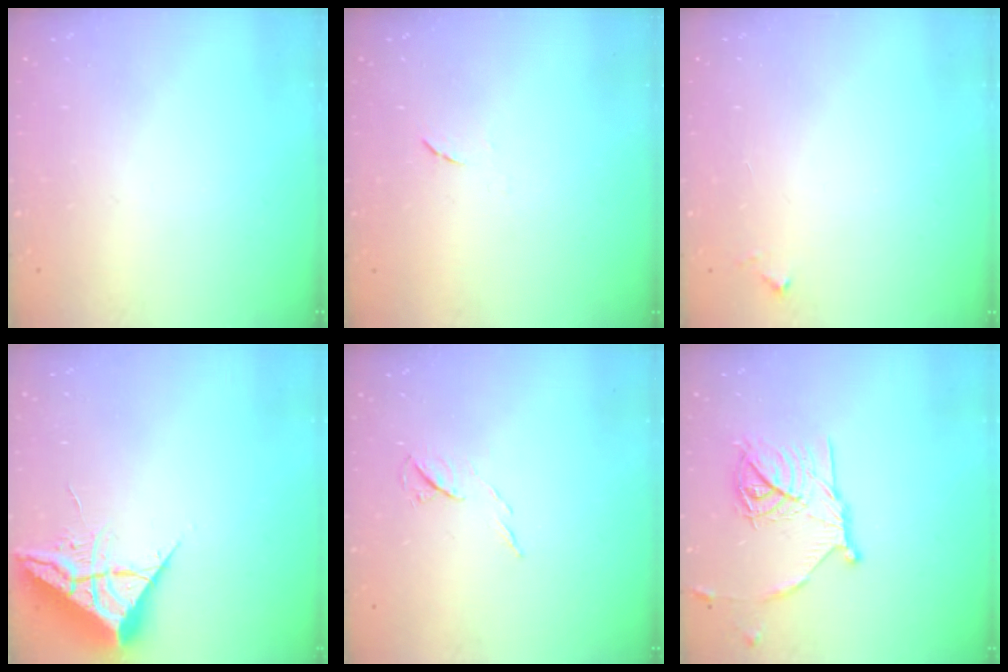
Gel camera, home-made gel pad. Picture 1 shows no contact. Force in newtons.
{"total": 4.3, "press": 4.2, "slide": 0.6}
{"total": 4.2, "press": 4.2, "slide": 0.1}
{"total": 6.9, "press": 6.9, "slide": 0.4}
{"total": 6.1, "press": 5.9, "slide": 1.3}
{"total": 17.0, "press": 17.0, "slide": 1.0}